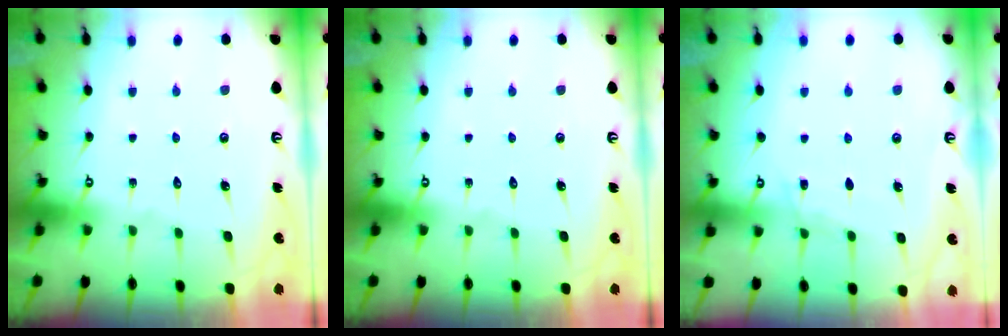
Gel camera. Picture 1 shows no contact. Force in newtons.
{"total": 0.0}
{"total": 4.0, "press": 4.0, "slide": 0.4}